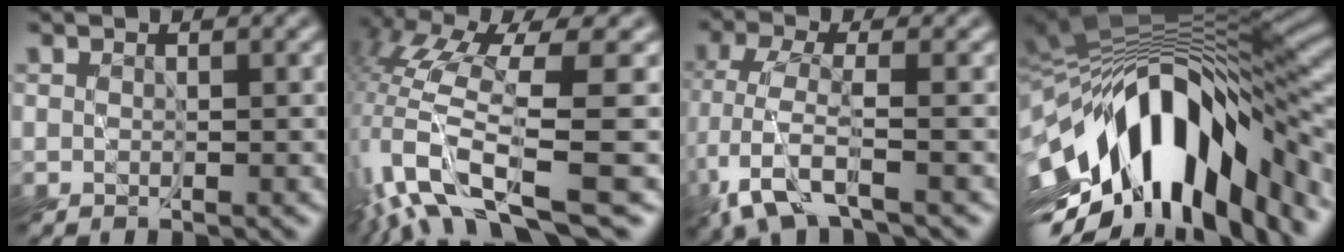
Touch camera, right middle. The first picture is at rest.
{"total": 12.0, "force": [-4.4, 3.1, 10.7], "torque": [-0.238, 0.006, -0.063]}
{"total": 4.6, "force": [-2.7, 0.9, 3.6], "torque": [-0.084, -0.011, -0.061]}
{"total": 14.8, "force": [-5.8, 6.0, 12.1], "torque": [-0.189, 0.013, -0.094]}